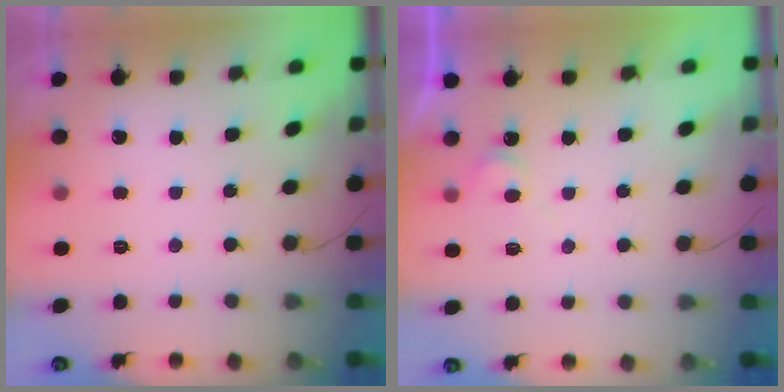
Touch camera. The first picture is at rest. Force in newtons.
{"total": 5.6, "press": 5.6, "slide": 0.5}